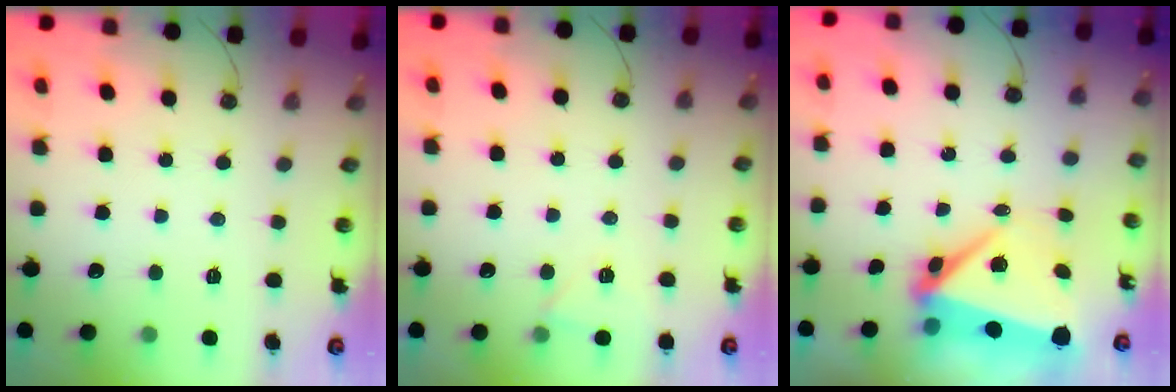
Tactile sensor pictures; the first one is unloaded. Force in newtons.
{"total": 3.9, "press": 3.9, "slide": 0.5}
{"total": 7.5, "press": 7.4, "slide": 1.2}